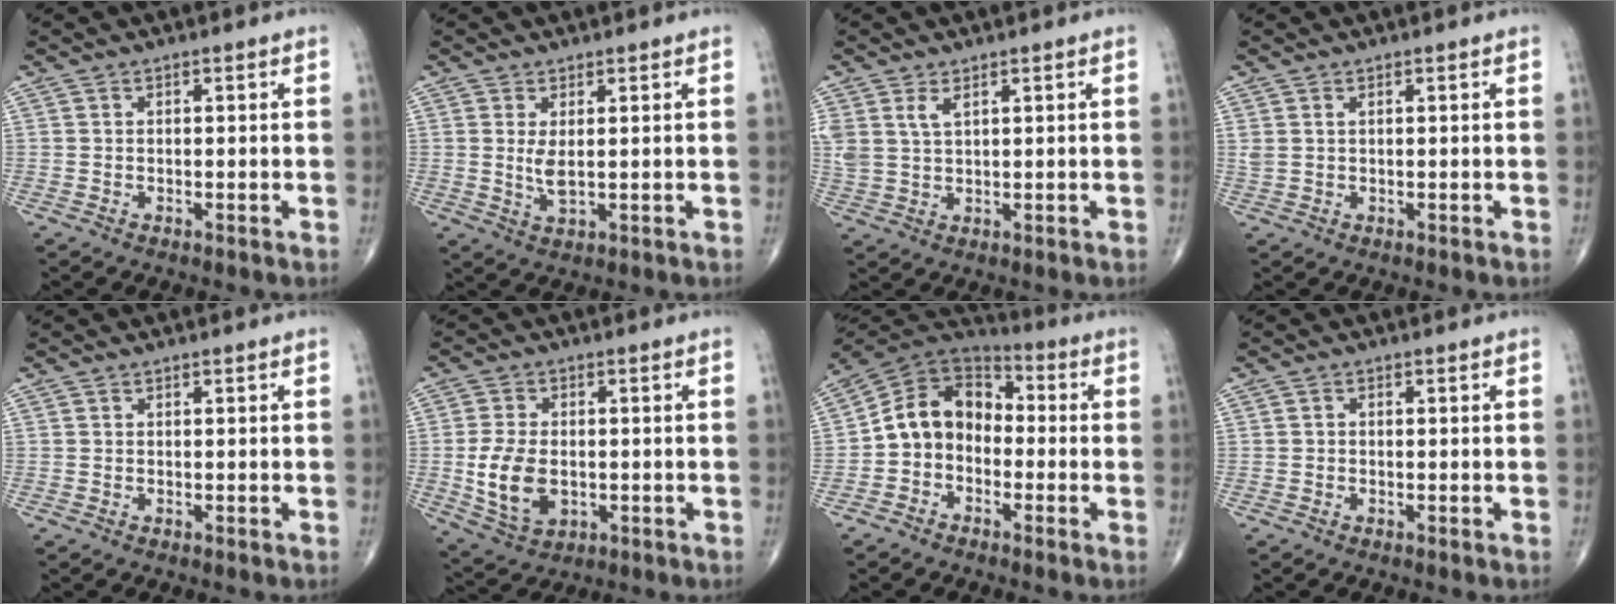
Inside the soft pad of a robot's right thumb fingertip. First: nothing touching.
{"total": 3.2, "force": [0.5, 1.1, 2.9], "torque": [-0.060, -0.013, 0.017]}
{"total": 4.3, "force": [2.2, 2.1, 3.0], "torque": [-0.066, -0.004, 0.054]}
{"total": 1.3, "force": [0.7, 0.6, 0.9], "torque": [-0.025, 0.009, 0.021]}
{"total": 0.0}
{"total": 10.0, "force": [-1.2, 6.4, 7.5], "torque": [-0.137, -0.003, -0.012]}
{"total": 11.4, "force": [-1.9, 9.0, 6.7], "torque": [-0.093, 0.053, -0.052]}
{"total": 0.6, "force": [-0.2, 0.5, 0.2], "torque": [-0.001, 0.002, -0.009]}